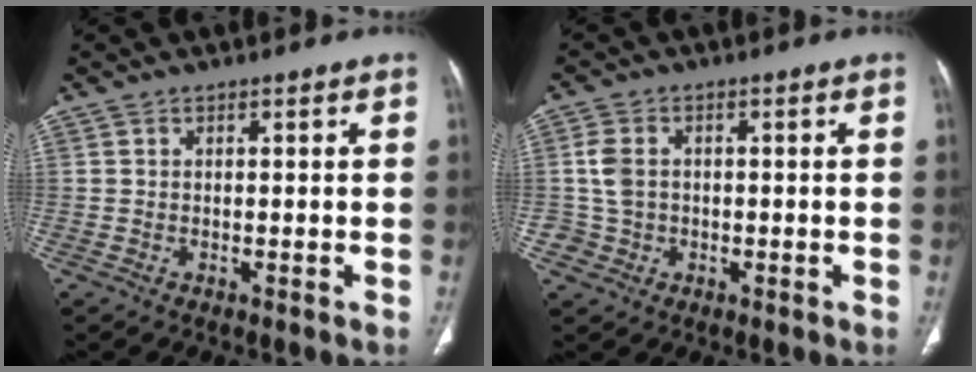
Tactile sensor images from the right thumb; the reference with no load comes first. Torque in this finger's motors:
{"motor_torque": [-0.04, 1.36, 0.32, 0.48, 0.03]}